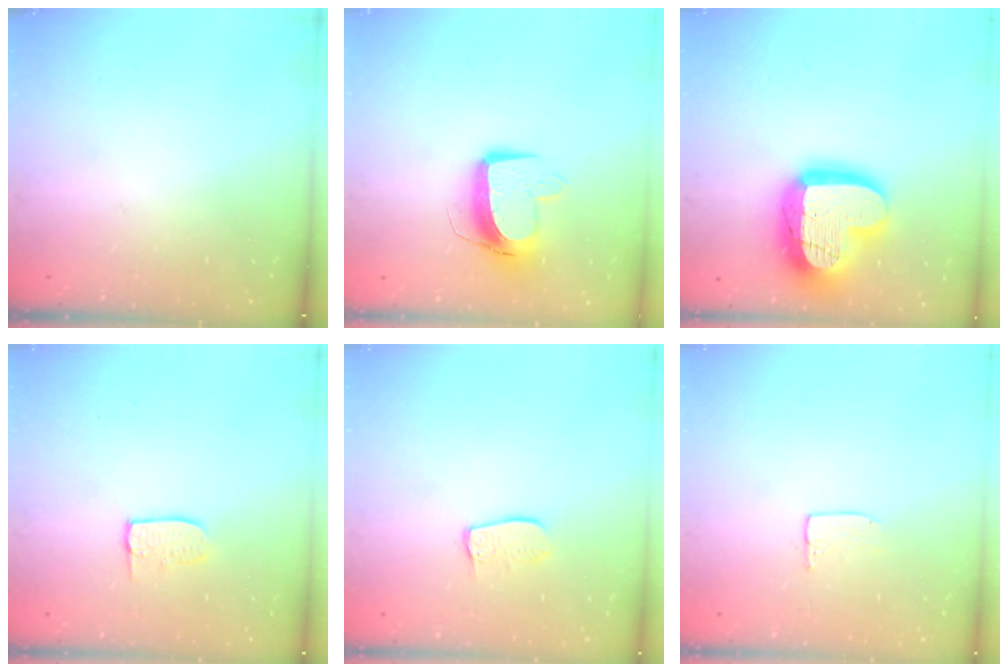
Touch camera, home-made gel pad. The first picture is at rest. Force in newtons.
{"total": 11.1, "press": 11.0, "slide": 1.0}
{"total": 21.2, "press": 21.2, "slide": 1.7}
{"total": 6.5, "press": 6.5, "slide": 0.6}
{"total": 6.9, "press": 6.9, "slide": 0.2}
{"total": 5.2, "press": 5.2, "slide": 0.4}